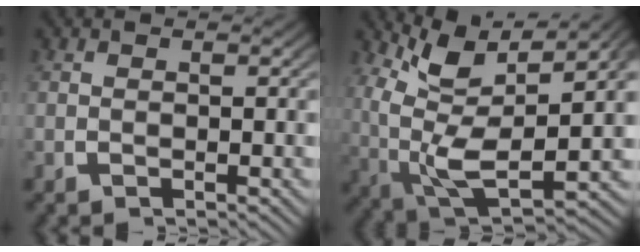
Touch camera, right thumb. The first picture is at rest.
{"total": 12.3, "force": [1.0, 7.3, 9.9], "torque": [-0.209, -0.060, 0.048]}